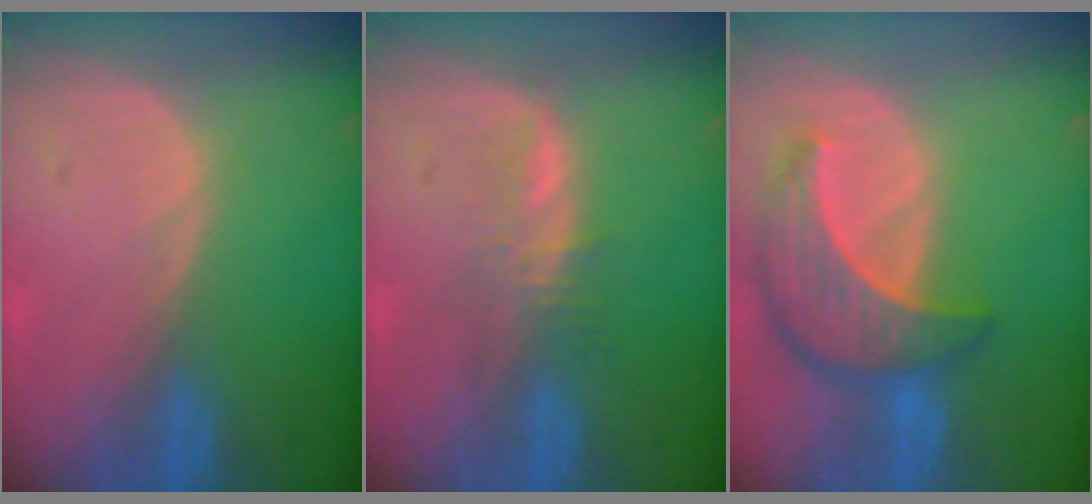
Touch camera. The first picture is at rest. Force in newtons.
{"total": 2.9, "press": 2.9, "slide": 0.2}
{"total": 8.7, "press": 7.8, "slide": 3.8}